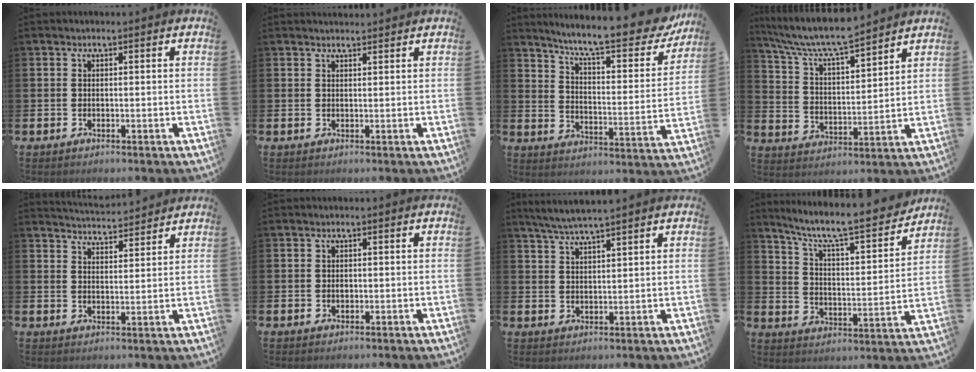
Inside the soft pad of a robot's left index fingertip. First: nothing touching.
{"total": 2.3, "force": [2.3, 0.2, 0.0], "torque": [0.006, -0.014, 0.040]}
{"total": 10.3, "force": [8.8, 1.5, 5.0], "torque": [-0.113, -0.064, 0.141]}
{"total": 8.4, "force": [7.8, 1.0, 3.0], "torque": [-0.095, -0.045, 0.137]}
{"total": 4.4, "force": [4.4, 0.1, -0.2], "torque": [-0.007, -0.032, 0.079]}
{"total": 0.8, "force": [0.0, 0.6, 0.5], "torque": [0.001, 0.000, -0.005]}
{"total": 4.6, "force": [4.3, -0.2, 1.7], "torque": [-0.049, -0.011, 0.078]}
{"total": 8.7, "force": [7.7, 1.3, 3.8], "torque": [-0.102, -0.057, 0.126]}